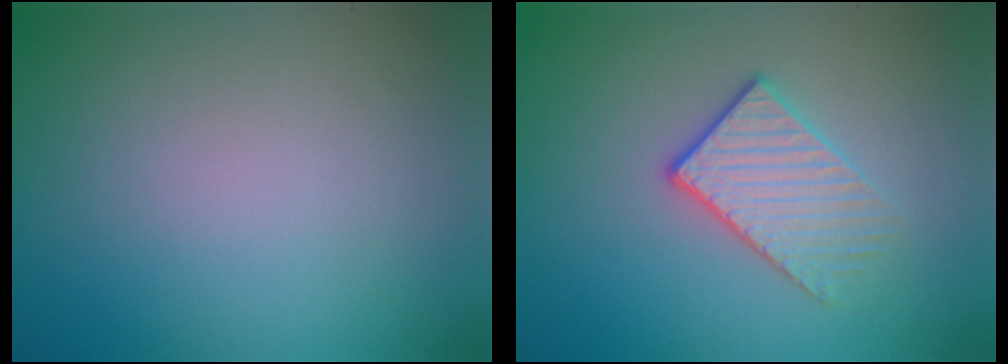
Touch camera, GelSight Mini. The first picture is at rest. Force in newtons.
{"total": 3.0, "press": 2.7, "slide": 1.4}